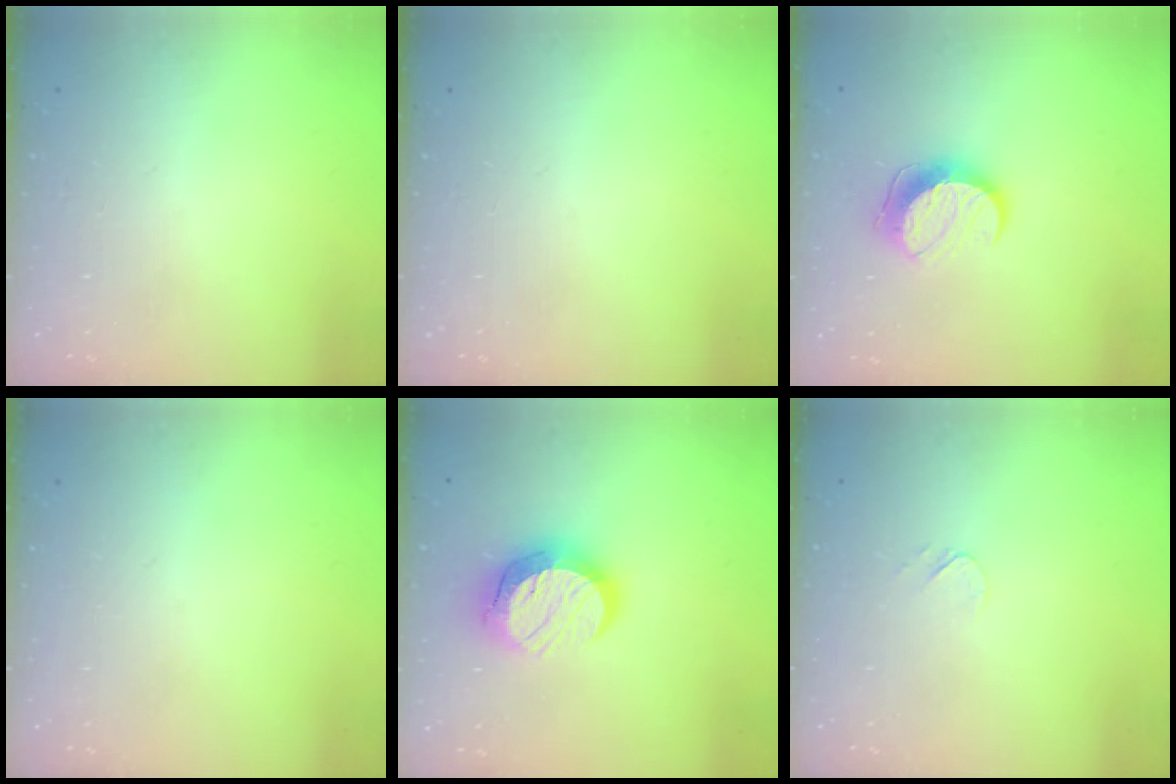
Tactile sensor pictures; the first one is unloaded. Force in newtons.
{"total": 0.0}
{"total": 9.9, "press": 9.8, "slide": 0.5}
{"total": 0.0}
{"total": 13.2, "press": 13.2, "slide": 1.0}
{"total": 3.7, "press": 3.7, "slide": 0.5}